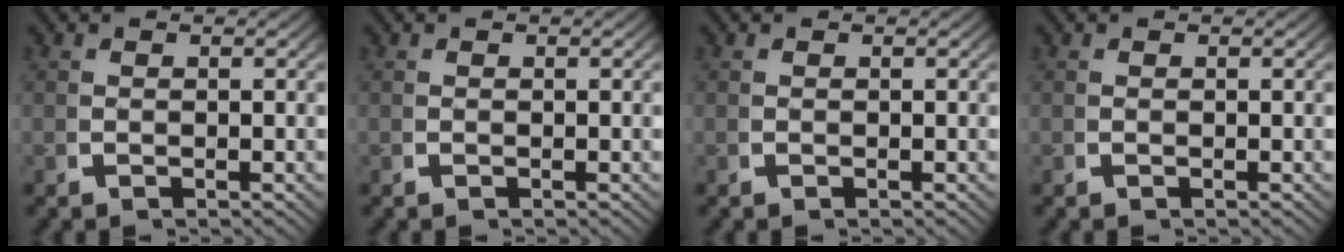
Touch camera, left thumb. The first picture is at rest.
{"total": 0.0}
{"total": 0.0}
{"total": 0.0}